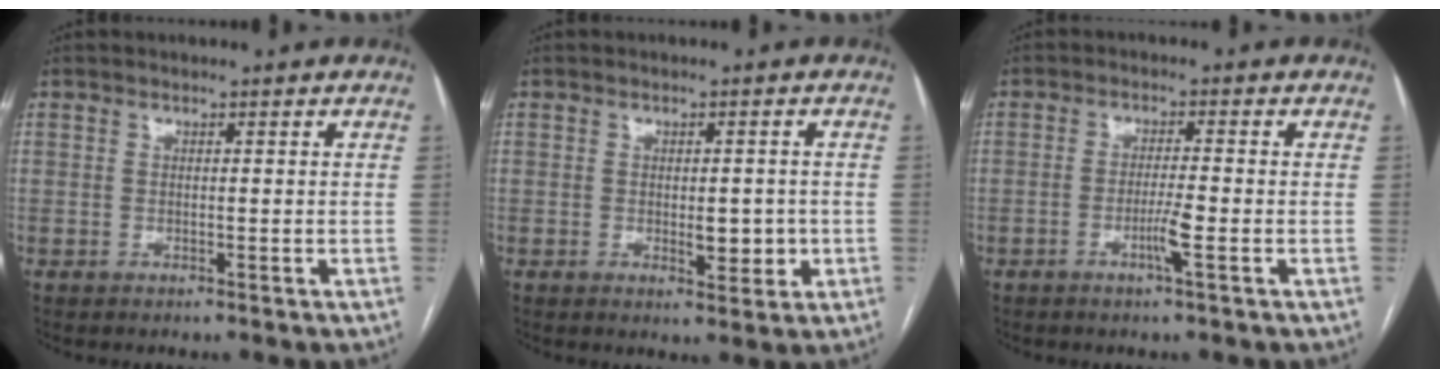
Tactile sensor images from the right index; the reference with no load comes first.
{"total": 3.9, "force": [-0.6, 1.8, 3.4], "torque": [-0.042, -0.002, -0.002]}
{"total": 3.4, "force": [-1.4, -0.3, 3.1], "torque": [-0.059, -0.005, -0.027]}